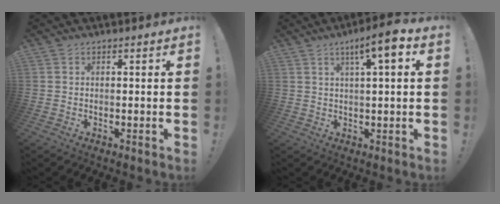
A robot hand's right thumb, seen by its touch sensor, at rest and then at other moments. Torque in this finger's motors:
{"motor_torque": [0.05, 0.12, 0.20, 0.01, 0.12]}